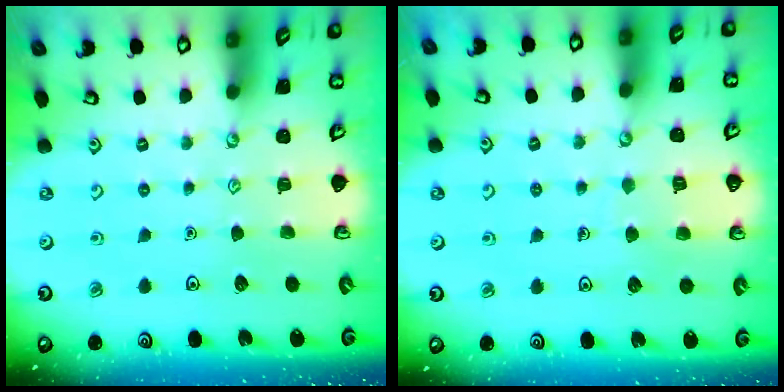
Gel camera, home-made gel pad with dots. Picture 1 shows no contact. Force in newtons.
{"total": 5.6, "press": 5.6, "slide": 0.2}